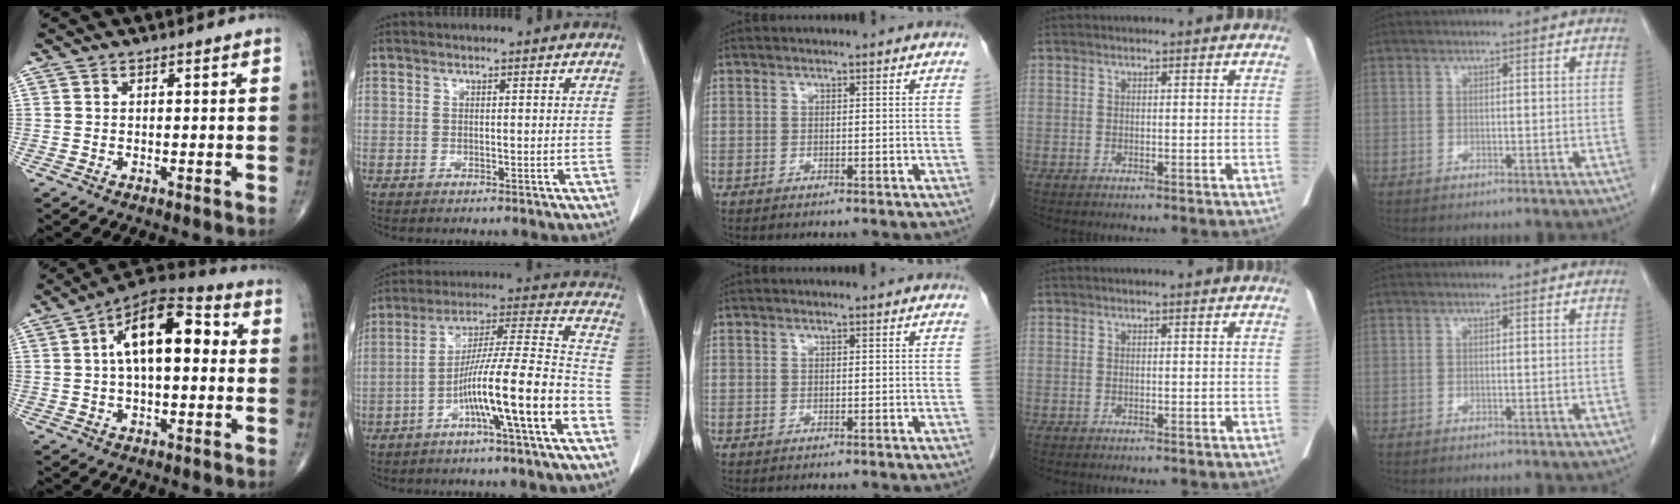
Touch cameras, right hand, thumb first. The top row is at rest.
{"thumb": {"total": 15.7, "force": [2.5, 7.6, 13.6], "torque": [-0.208, 0.035, 0.032]}, "index": {"total": 14.8, "force": [-6.7, -0.5, 13.1], "torque": [-0.222, 0.014, -0.114]}}